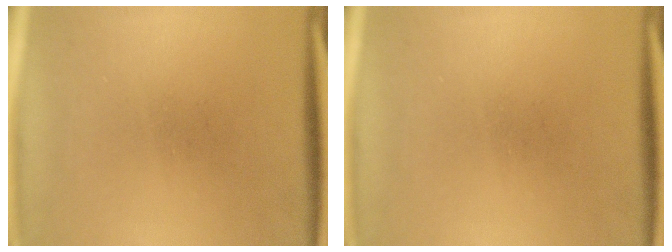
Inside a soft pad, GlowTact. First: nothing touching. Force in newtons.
{"total": 0.0}